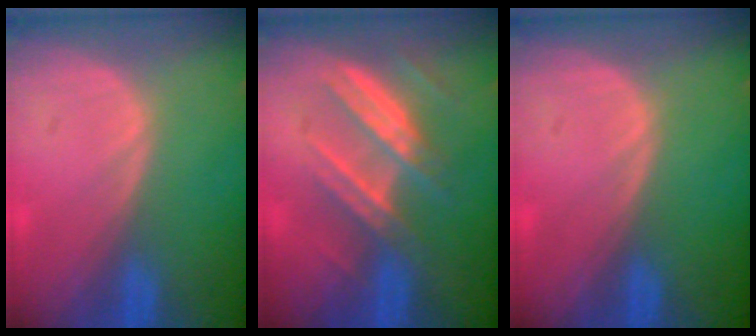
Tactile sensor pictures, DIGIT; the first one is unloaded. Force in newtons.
{"total": 7.9, "press": 7.0, "slide": 3.7}
{"total": 0.0}